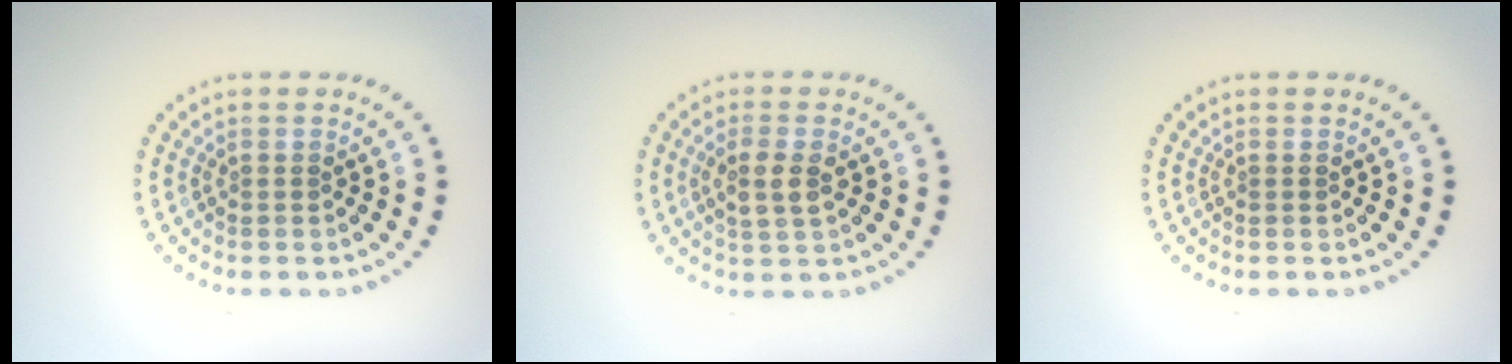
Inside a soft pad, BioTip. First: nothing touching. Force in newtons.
{"total": 2.5, "press": 2.4, "slide": 0.6}
{"total": 0.0}